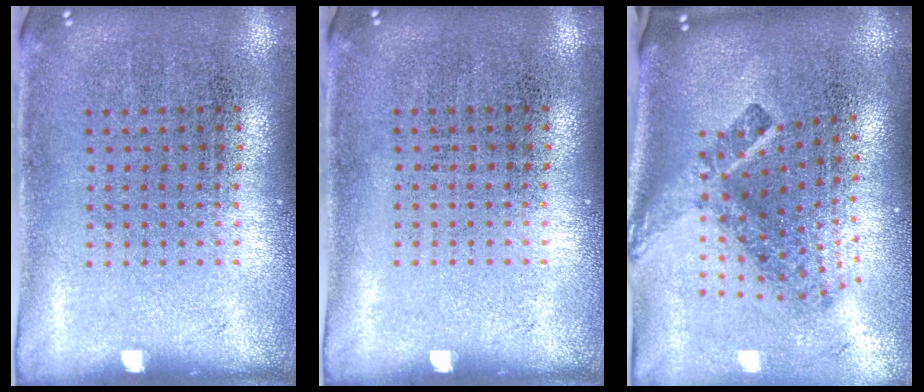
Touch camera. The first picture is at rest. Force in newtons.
{"total": 0.0}
{"total": 2.7, "press": 1.7, "slide": 2.1}